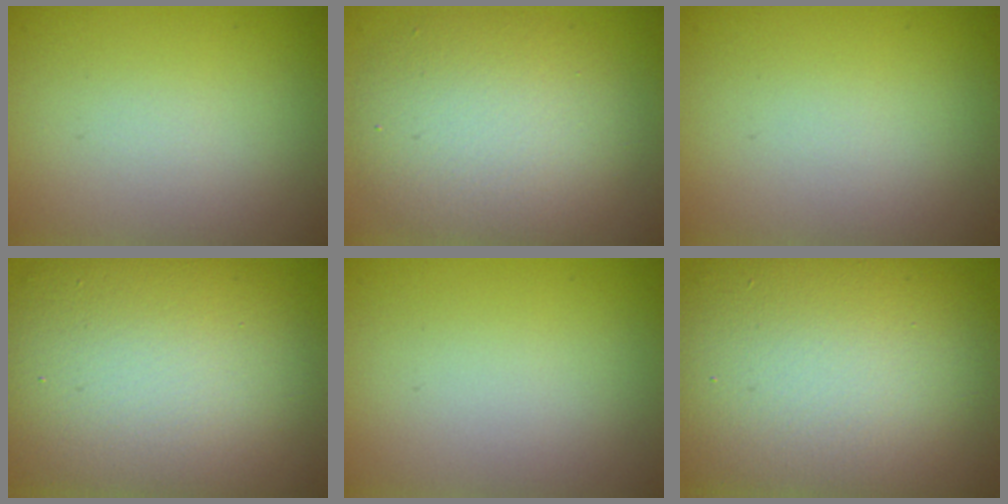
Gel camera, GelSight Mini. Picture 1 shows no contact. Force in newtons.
{"total": 6.3, "press": 6.3, "slide": 0.6}
{"total": 0.0}
{"total": 12.9, "press": 12.9, "slide": 0.7}
{"total": 0.0}
{"total": 15.3, "press": 15.3, "slide": 0.8}